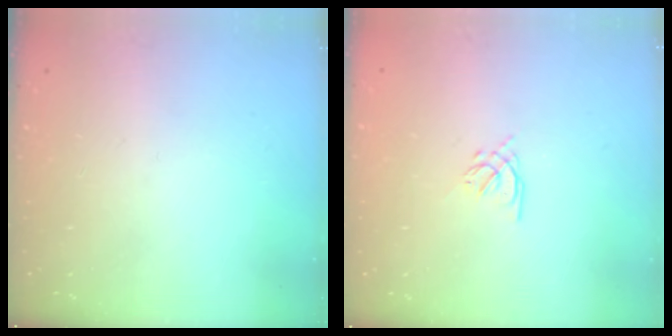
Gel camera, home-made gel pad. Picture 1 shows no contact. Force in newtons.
{"total": 1.2, "press": 1.1, "slide": 0.5}